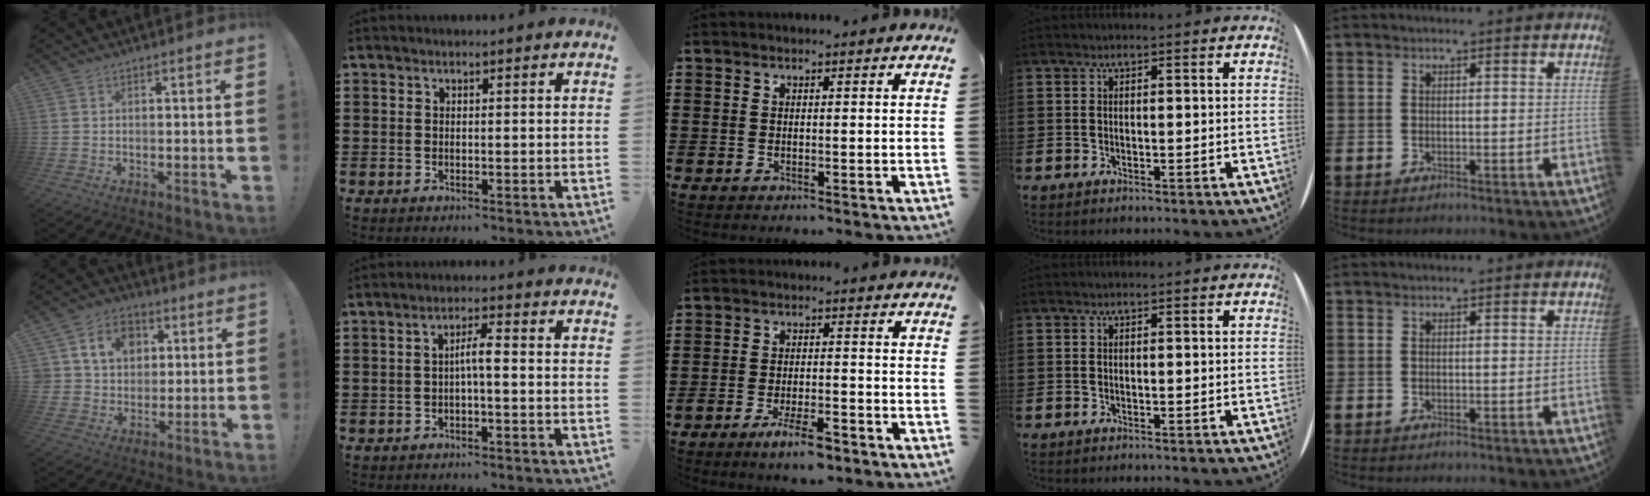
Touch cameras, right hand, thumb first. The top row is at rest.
{"thumb": {"total": 12.0, "force": [4.4, 9.9, 5.1], "torque": [-0.081, -0.009, 0.089]}, "index": {"total": 3.1, "force": [-0.5, 0.5, 3.1], "torque": [-0.059, 0.005, -0.012]}, "middle": {"total": 5.4, "force": [-3.7, 1.0, 3.8], "torque": [-0.074, -0.001, -0.066]}}